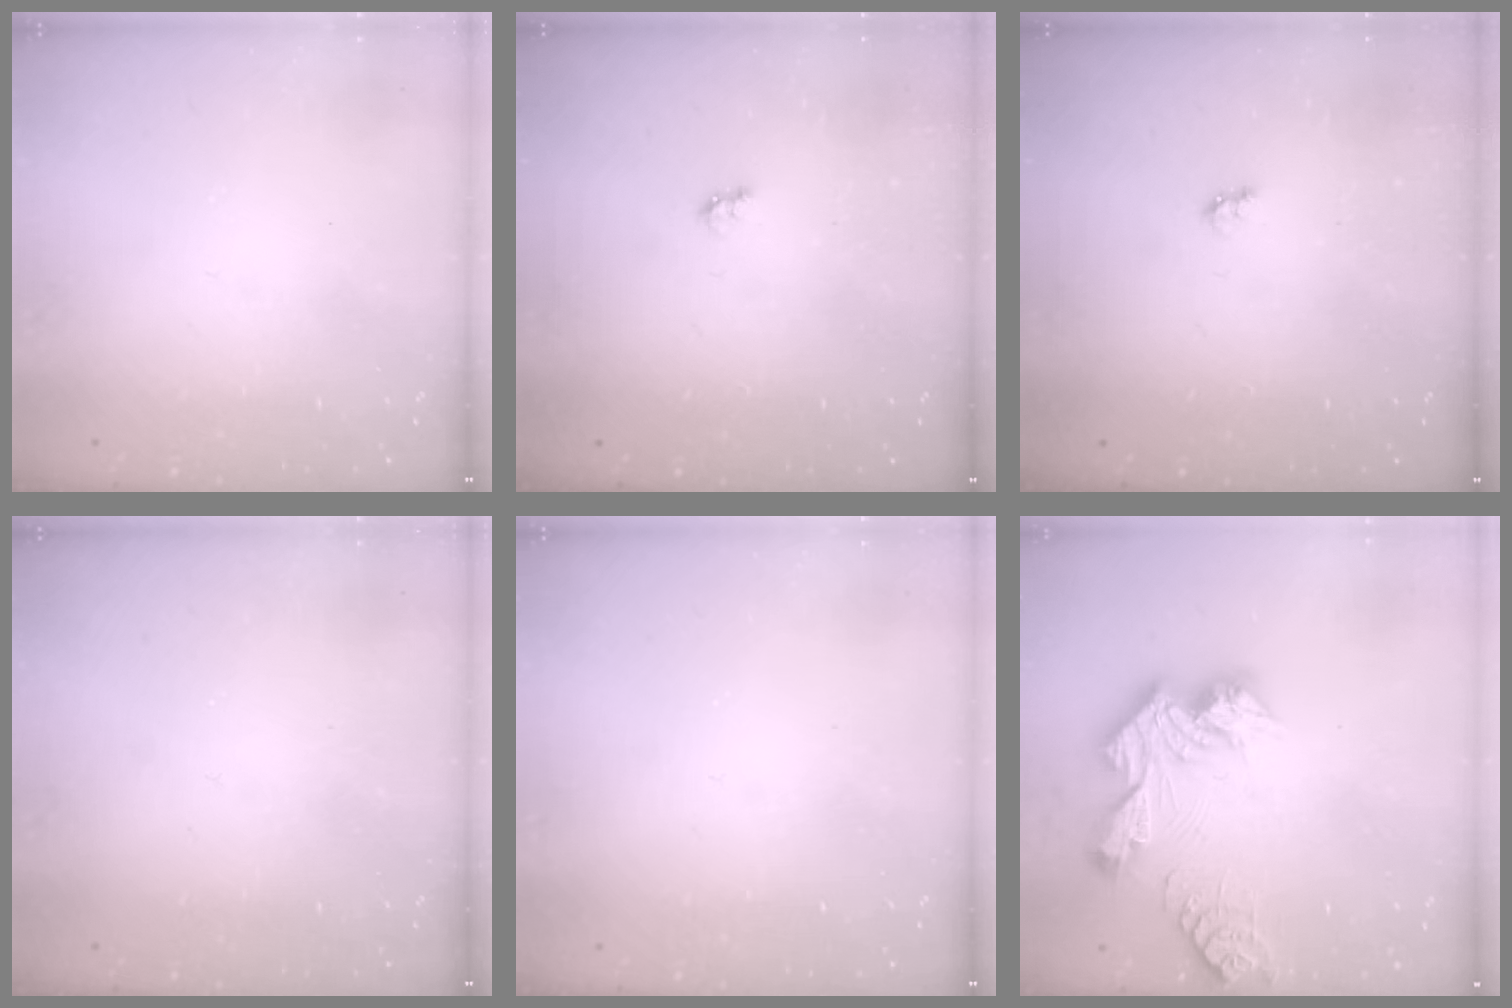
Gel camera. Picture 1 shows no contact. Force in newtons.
{"total": 2.6, "press": 2.6, "slide": 0.4}
{"total": 2.6, "press": 2.6, "slide": 0.4}
{"total": 0.0}
{"total": 0.0}
{"total": 13.8, "press": 13.7, "slide": 1.2}